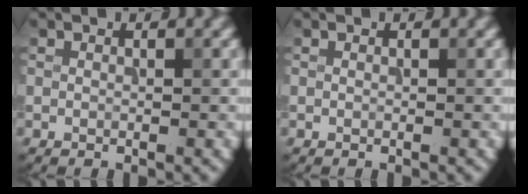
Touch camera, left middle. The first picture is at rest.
{"total": 0.0}